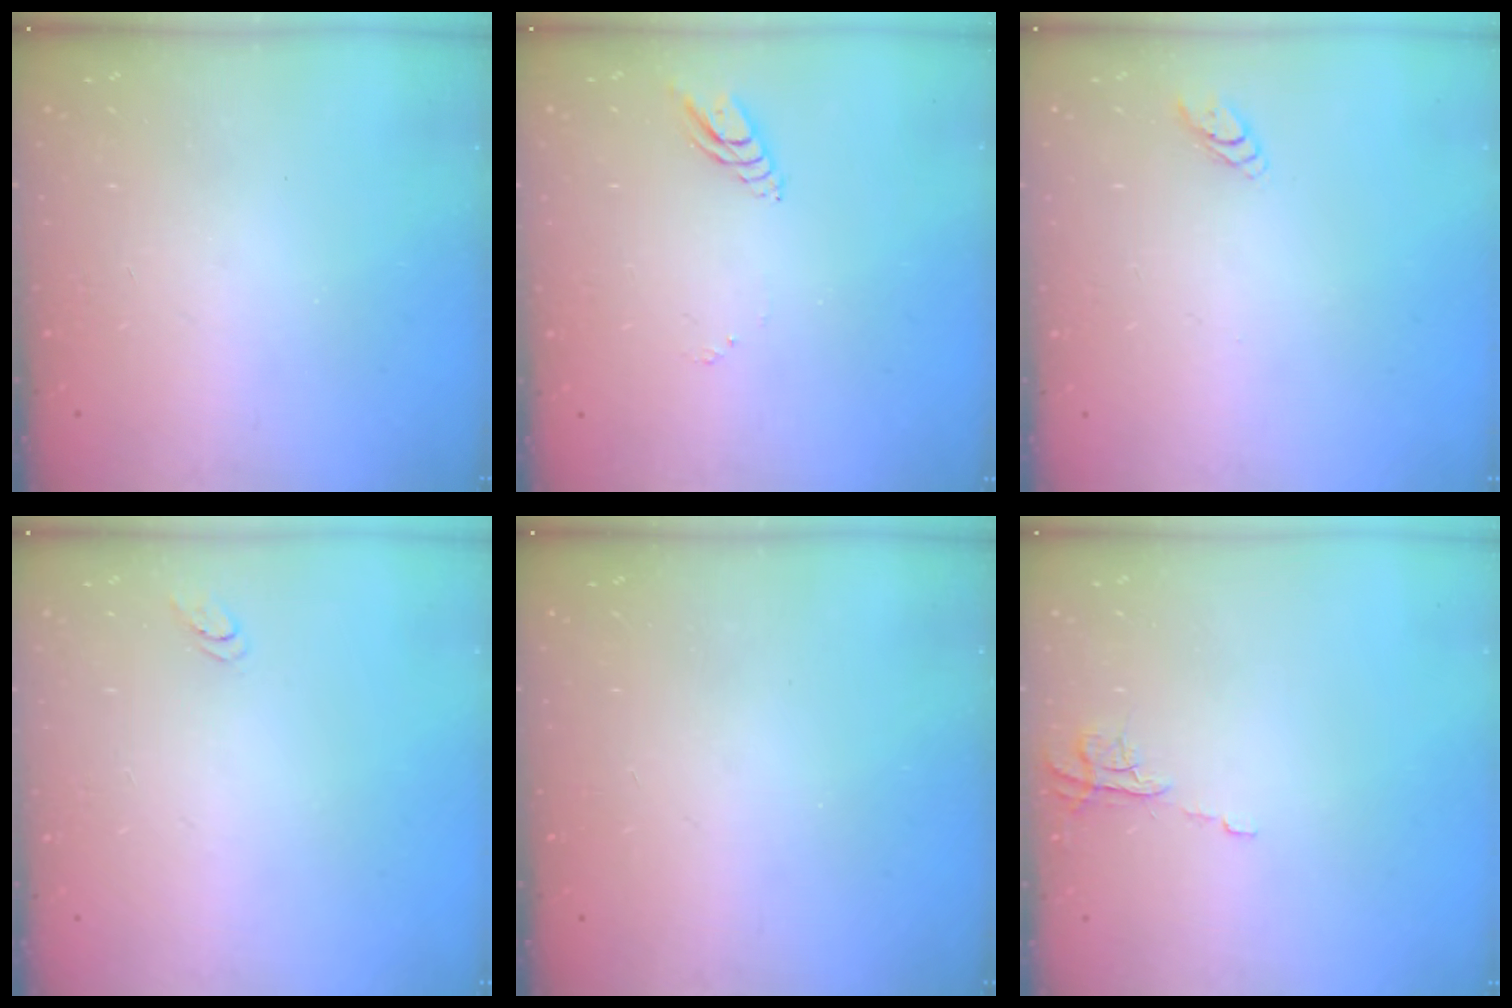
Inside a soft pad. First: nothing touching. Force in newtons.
{"total": 5.8, "press": 5.8, "slide": 0.4}
{"total": 3.3, "press": 3.3, "slide": 0.3}
{"total": 4.2, "press": 4.2, "slide": 0.4}
{"total": 0.0}
{"total": 6.4, "press": 6.4, "slide": 0.5}